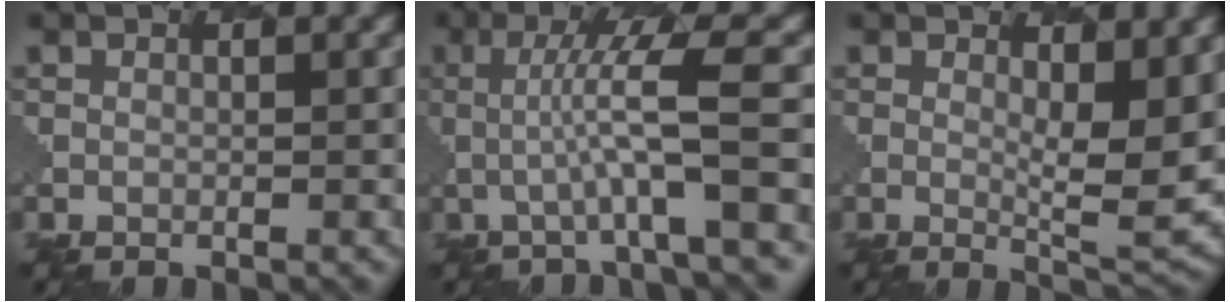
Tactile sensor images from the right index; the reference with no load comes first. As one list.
[{"total": 5.7, "force": [-0.4, 0.5, 5.6], "torque": [-0.097, 0.009, -0.012]}, {"total": 5.5, "force": [1.2, 1.5, 5.1], "torque": [-0.079, -0.016, 0.025]}]